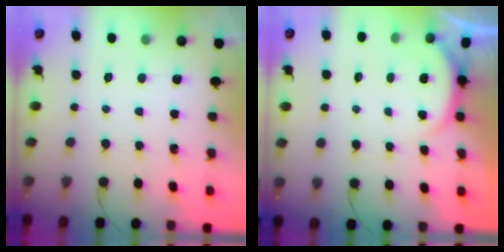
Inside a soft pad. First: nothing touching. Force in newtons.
{"total": 2.2, "press": 2.2, "slide": 0.6}